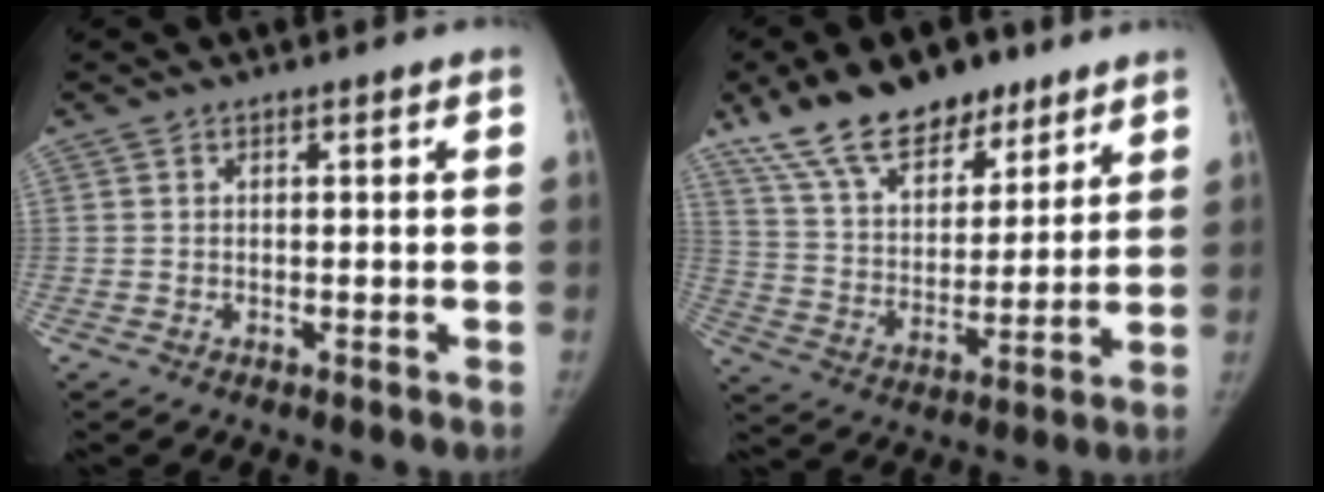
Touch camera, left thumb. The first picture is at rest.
{"total": 18.7, "force": [13.2, 9.4, 9.4], "torque": [-0.125, -0.046, 0.232]}